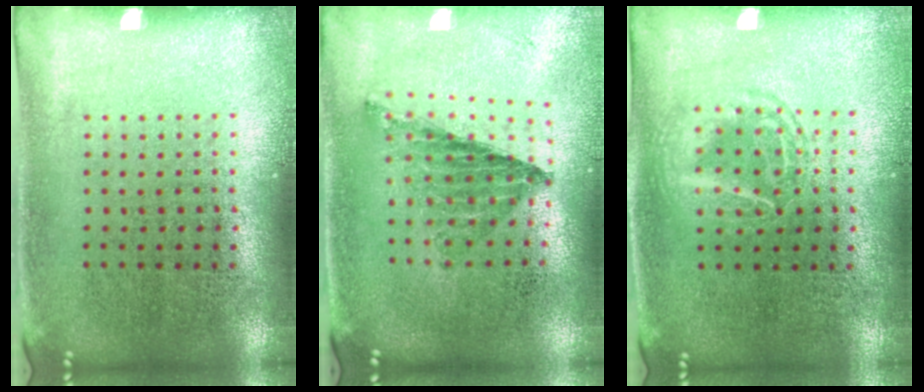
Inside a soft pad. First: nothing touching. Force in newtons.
{"total": 0.8, "press": 0.8, "slide": 0.1}
{"total": 1.2, "press": 1.2, "slide": 0.1}